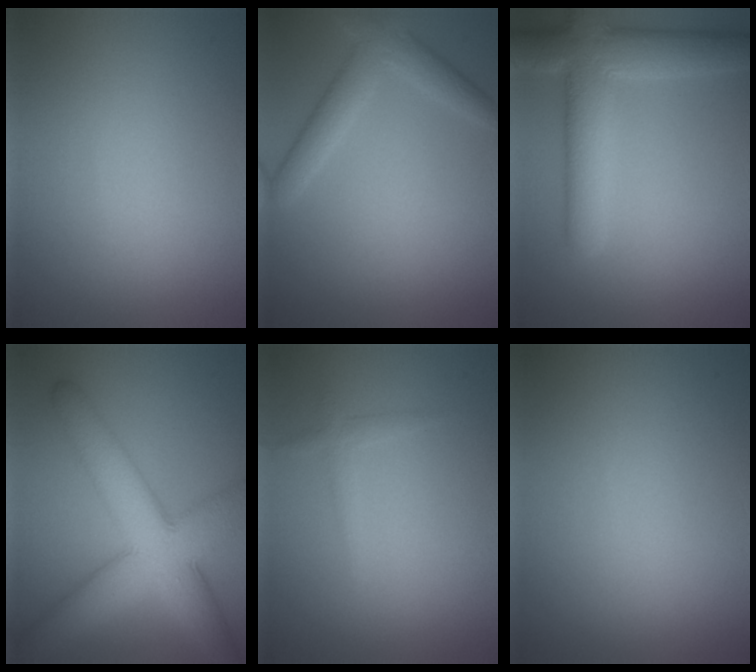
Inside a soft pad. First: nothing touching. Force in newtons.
{"total": 3.4, "press": 3.4, "slide": 0.1}
{"total": 7.1, "press": 7.0, "slide": 0.7}
{"total": 9.6, "press": 9.6, "slide": 0.2}
{"total": 1.3, "press": 1.3, "slide": 0.0}
{"total": 0.0}